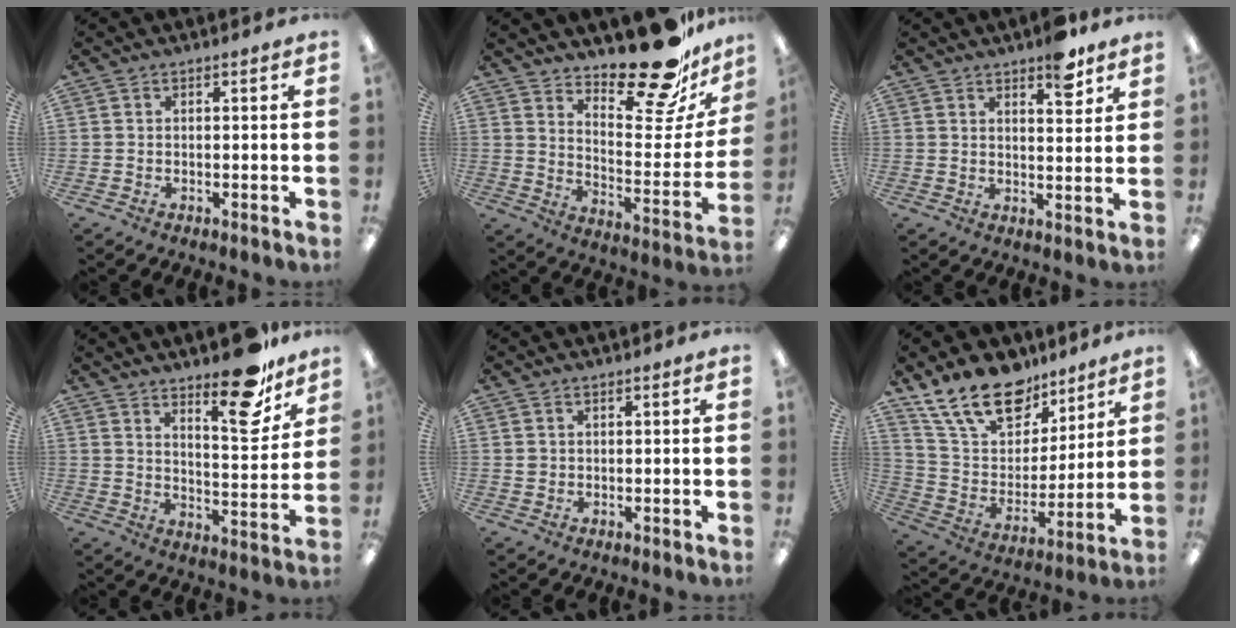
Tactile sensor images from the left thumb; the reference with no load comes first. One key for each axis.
{"total": 20.0, "fx": 16.9, "fy": 5.9, "fz": 8.8, "tx": -0.104, "ty": -0.140, "tz": 0.284}
{"total": 6.9, "fx": 5.0, "fy": 2.6, "fz": 4.0, "tx": -0.035, "ty": -0.030, "tz": 0.080}
{"total": 16.4, "fx": 12.3, "fy": 5.0, "fz": 9.7, "tx": -0.125, "ty": -0.085, "tz": 0.199}
{"total": 1.1, "fx": 0.5, "fy": 1.0, "fz": 0.3, "tx": -0.007, "ty": 0.003, "tz": 0.008}
{"total": 19.3, "fx": 13.7, "fy": 10.3, "fz": 9.0, "tx": -0.174, "ty": -0.073, "tz": 0.252}